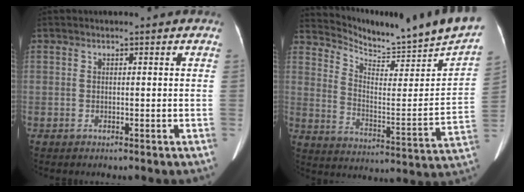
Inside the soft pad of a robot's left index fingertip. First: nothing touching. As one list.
[{"total": 21.5, "force": [20.2, 0.1, 7.5], "torque": [-0.127, -0.101, 0.278]}]